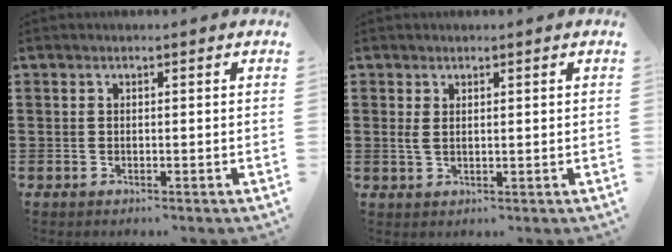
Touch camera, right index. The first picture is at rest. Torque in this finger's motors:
{"motor_torque": [-0.03, 0.15, 0.05, 0.01]}